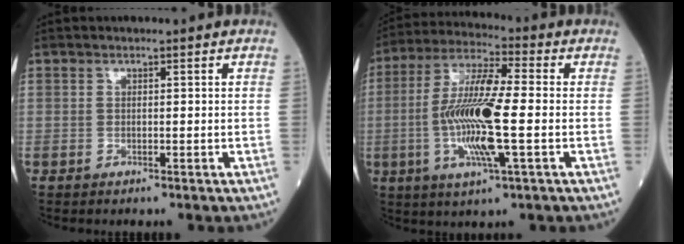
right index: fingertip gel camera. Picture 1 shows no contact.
{"total": 13.8, "force": [-2.0, 1.5, 13.6], "torque": [-0.272, -0.005, -0.042]}